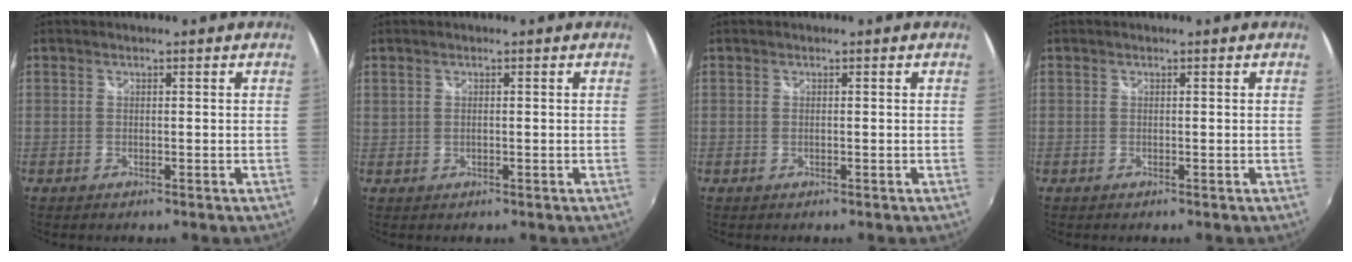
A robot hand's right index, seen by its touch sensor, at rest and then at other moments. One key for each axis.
{"total": 0.8, "fx": 0.3, "fy": 0.6, "fz": 0.5, "tx": -0.011, "ty": 0.001, "tz": 0.006}
{"total": 0.0}
{"total": 0.0}